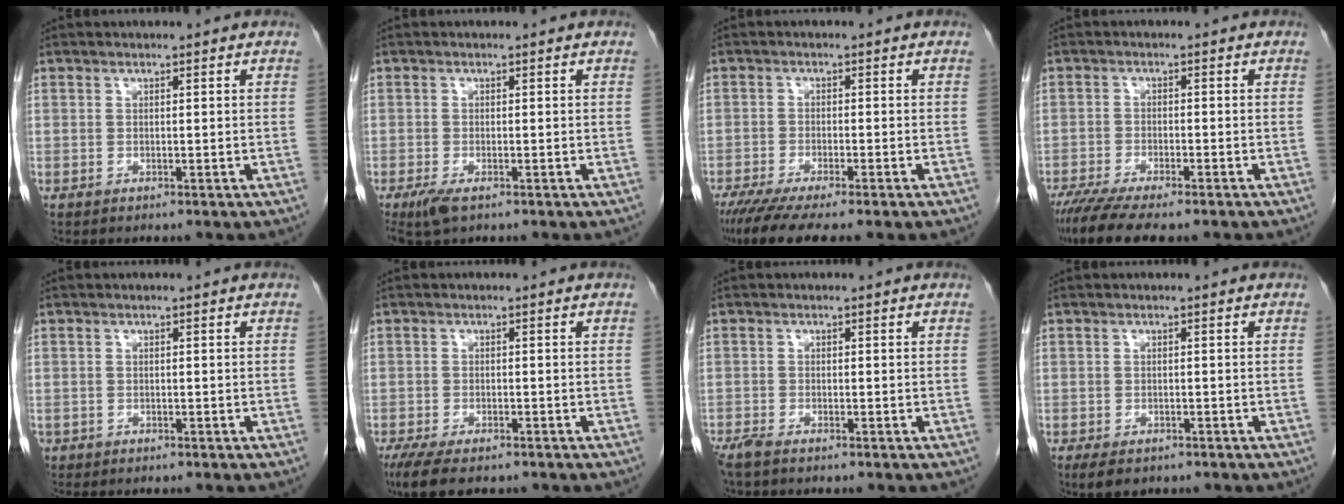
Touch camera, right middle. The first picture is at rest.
{"total": 3.1, "force": [-1.8, 0.9, 2.3], "torque": [-0.053, -0.009, -0.031]}
{"total": 8.9, "force": [-6.9, 0.7, 5.6], "torque": [-0.084, -0.020, -0.110]}
{"total": 9.4, "force": [-7.5, 1.5, 5.4], "torque": [-0.084, -0.016, -0.118]}
{"total": 0.5, "force": [-0.2, 0.5, 0.0], "torque": [-0.003, 0.003, -0.002]}
{"total": 7.1, "force": [-5.3, 2.3, 4.2], "torque": [-0.071, -0.015, -0.084]}
{"total": 2.2, "force": [-1.8, 0.3, 1.2], "torque": [-0.028, -0.008, -0.038]}
{"total": 3.9, "force": [-2.7, 1.9, 2.0], "torque": [-0.032, -0.006, -0.037]}